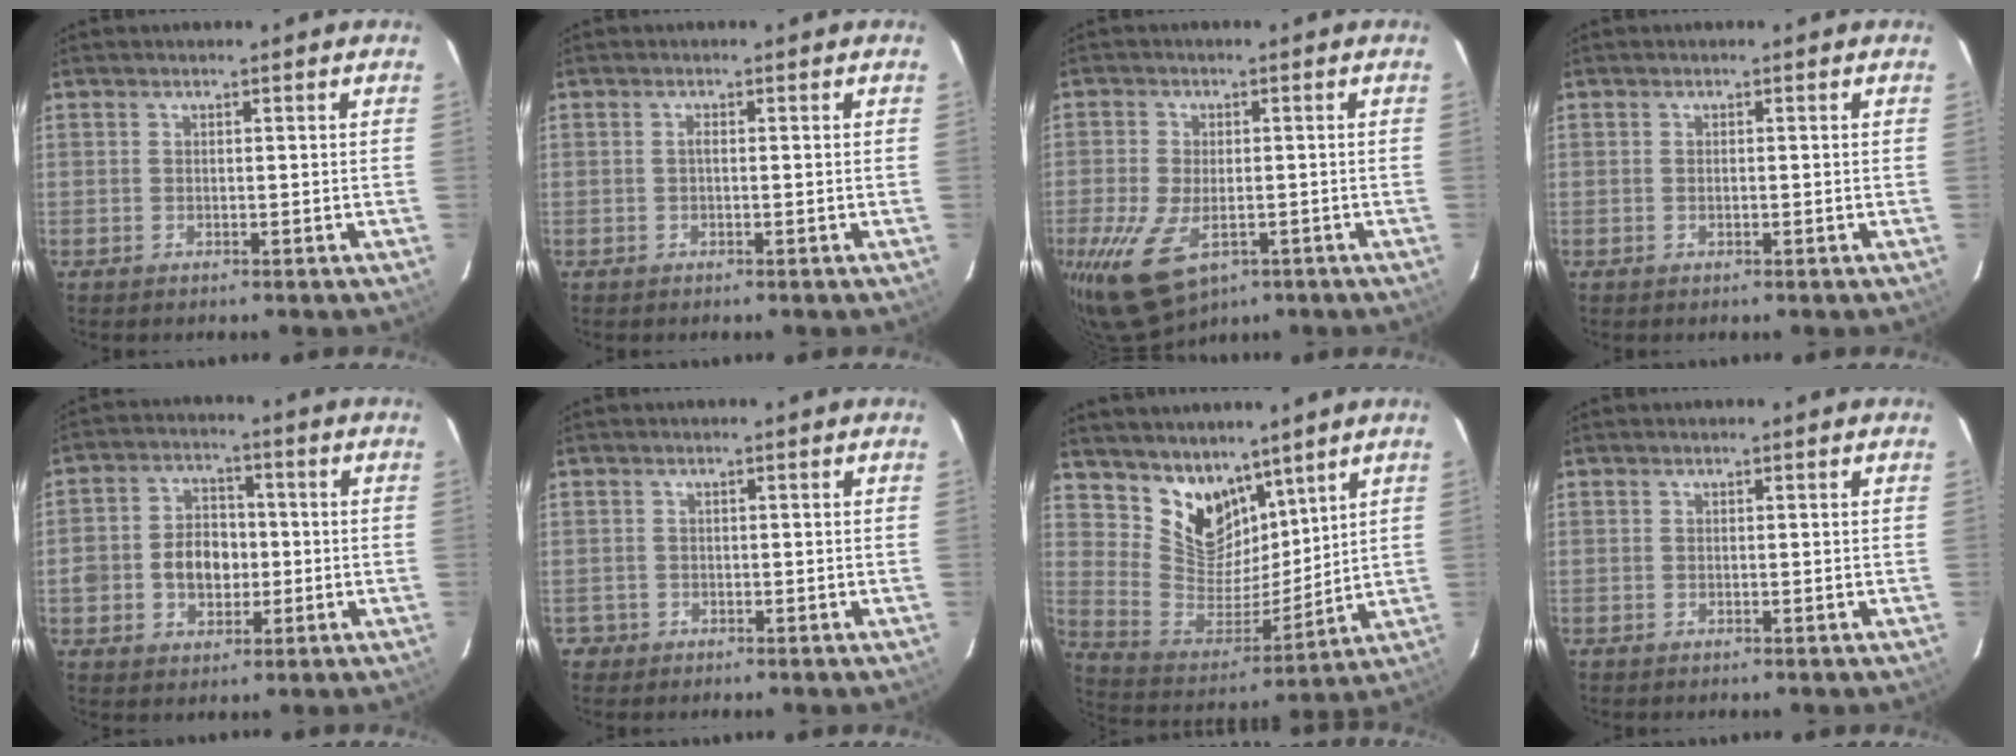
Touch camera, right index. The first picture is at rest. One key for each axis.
{"total": 0.6, "fx": -0.1, "fy": 0.2, "fz": 0.5, "tx": -0.009, "ty": 0.004, "tz": -0.003}
{"total": 11.6, "fx": -4.9, "fy": 6.4, "fz": 8.3, "tx": -0.187, "ty": -0.036, "tz": -0.081}
{"total": 0.5, "fx": -0.1, "fy": 0.3, "fz": 0.4, "tx": -0.008, "ty": 0.001, "tz": -0.002}
{"total": 9.0, "fx": -1.4, "fy": 6.8, "fz": 5.7, "tx": -0.118, "ty": 0.020, "tz": -0.017}
{"total": 2.1, "fx": -0.8, "fy": 2.0, "fz": 0.0, "tx": 0.000, "ty": 0.011, "tz": -0.009}
{"total": 13.0, "fx": 9.2, "fy": 7.9, "fz": 4.7, "tx": -0.096, "ty": -0.002, "tz": 0.189}
{"total": 0.0}